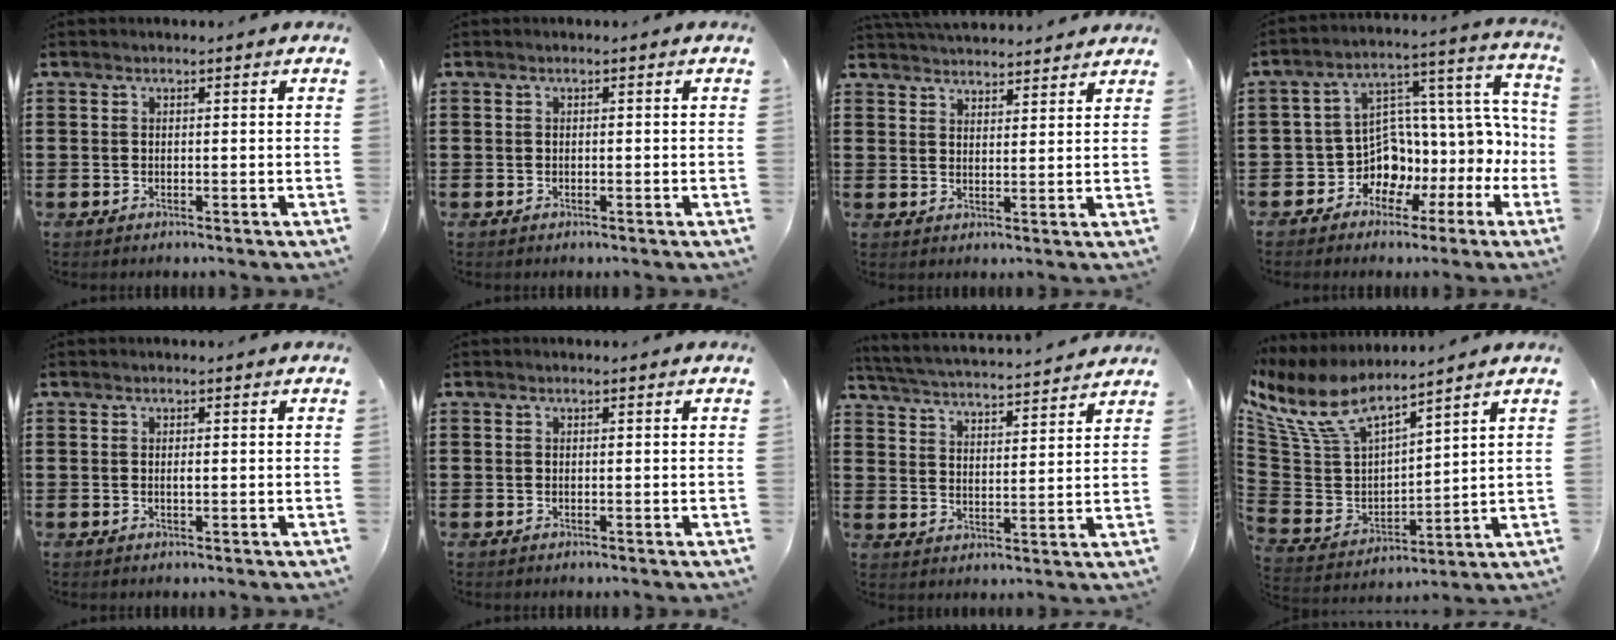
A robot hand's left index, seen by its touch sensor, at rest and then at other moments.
{"total": 0.0}
{"total": 3.6, "force": [3.6, 0.3, 0.2], "torque": [-0.014, -0.012, 0.066]}
{"total": 7.2, "force": [-0.2, 5.8, 4.2], "torque": [-0.106, -0.038, -0.002]}
{"total": 0.6, "force": [0.1, 0.1, 0.6], "torque": [-0.013, -0.004, 0.002]}
{"total": 0.0}
{"total": 3.9, "force": [3.8, -0.6, 0.4], "torque": [-0.030, -0.034, 0.059]}
{"total": 9.4, "force": [7.2, 3.5, 4.9], "torque": [-0.134, -0.040, 0.129]}